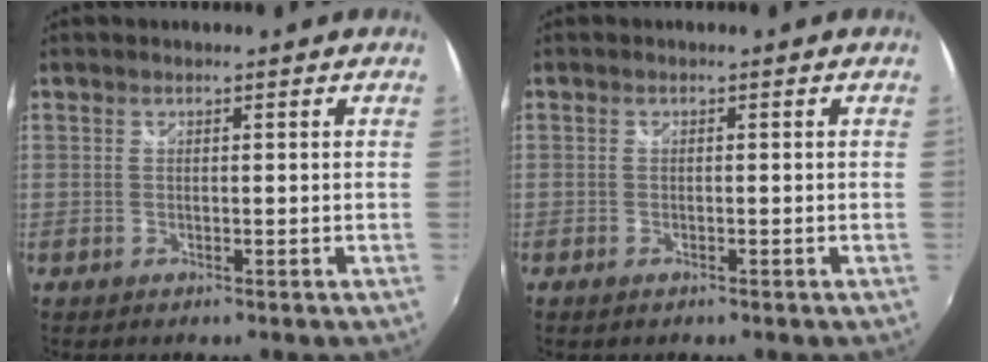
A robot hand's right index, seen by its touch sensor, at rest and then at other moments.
{"total": 0.9, "force": [-0.7, 0.5, 0.4], "torque": [-0.008, -0.003, -0.014]}